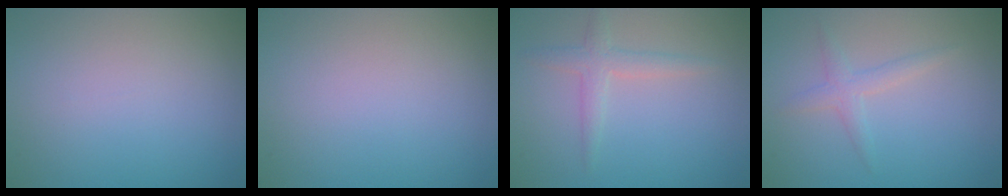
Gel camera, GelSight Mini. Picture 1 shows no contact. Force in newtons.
{"total": 0.0}
{"total": 2.1, "press": 2.1, "slide": 0.0}
{"total": 1.8, "press": 1.8, "slide": 0.1}